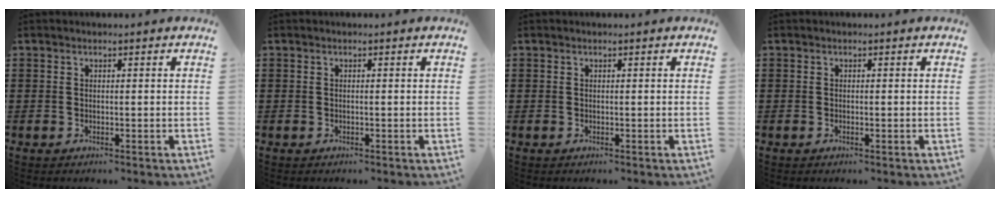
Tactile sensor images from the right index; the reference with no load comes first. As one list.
[{"total": 0.0}, {"total": 0.0}, {"total": 0.0}]